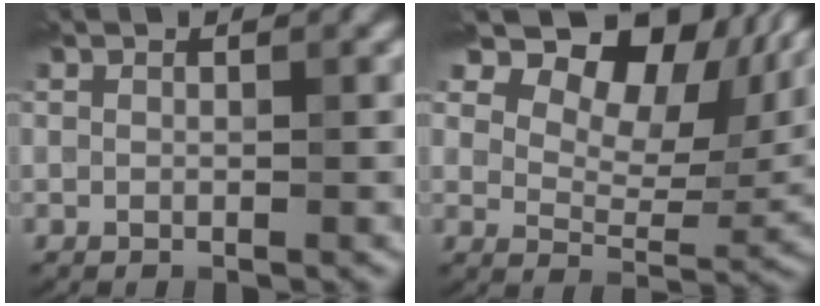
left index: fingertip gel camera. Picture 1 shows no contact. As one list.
[{"total": 14.0, "force": [8.5, 7.4, 8.3], "torque": [-0.119, 0.019, 0.125]}]